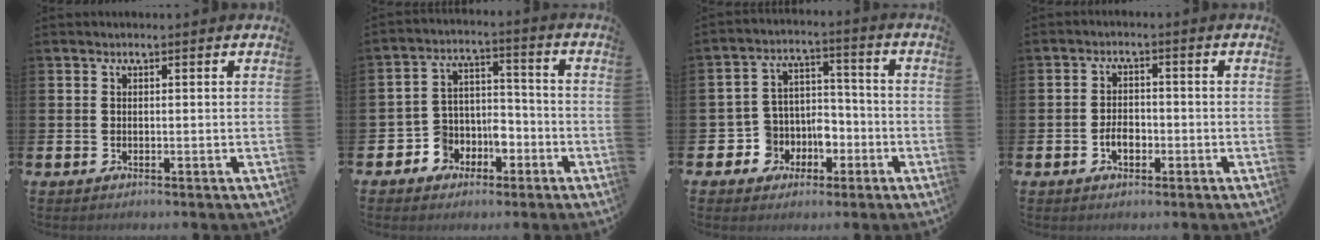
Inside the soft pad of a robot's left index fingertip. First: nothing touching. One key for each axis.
{"total": 5.0, "fx": -2.5, "fy": 4.2, "fz": 1.2, "tx": -0.042, "ty": -0.002, "tz": -0.052}
{"total": 6.1, "fx": -1.9, "fy": 5.7, "fz": 1.4, "tx": -0.057, "ty": 0.000, "tz": -0.035}
{"total": 2.9, "fx": -1.1, "fy": 1.9, "fz": 2.0, "tx": -0.024, "ty": -0.001, "tz": -0.025}